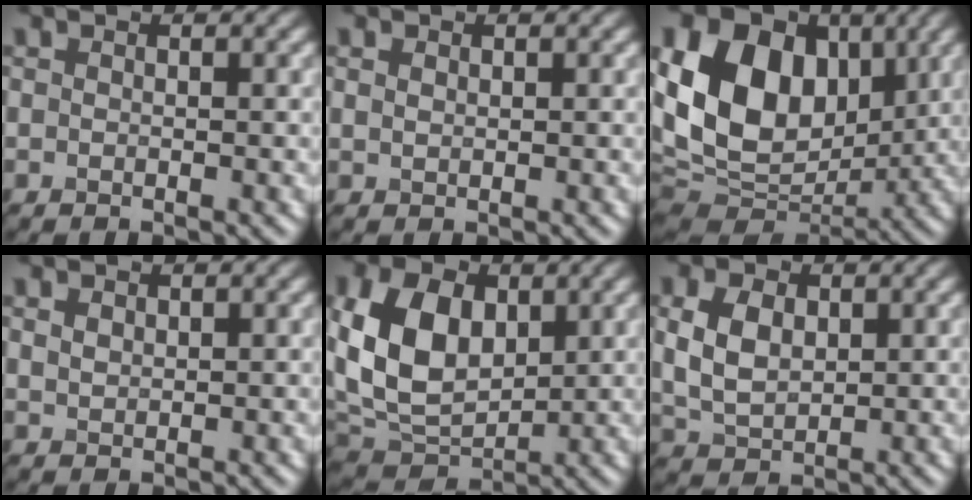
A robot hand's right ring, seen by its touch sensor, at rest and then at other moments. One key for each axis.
{"total": 0.7, "fx": 0.4, "fy": 0.5, "fz": 0.4, "tx": -0.009, "ty": -0.001, "tz": 0.009}
{"total": 15.9, "fx": 2.9, "fy": 11.5, "fz": 10.6, "tx": -0.213, "ty": 0.020, "tz": 0.047}
{"total": 1.1, "fx": 0.5, "fy": 0.8, "fz": 0.5, "tx": -0.012, "ty": -0.001, "tz": 0.012}
{"total": 10.0, "fx": 1.7, "fy": 6.9, "fz": 7.0, "tx": -0.162, "ty": 0.001, "tz": 0.027}
{"total": 4.6, "fx": 0.9, "fy": 3.2, "fz": 3.2, "tx": -0.074, "ty": 0.003, "tz": 0.018}